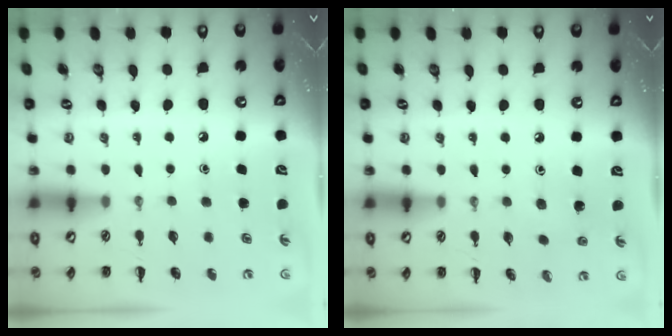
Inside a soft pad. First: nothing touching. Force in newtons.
{"total": 1.5, "press": 1.4, "slide": 0.5}